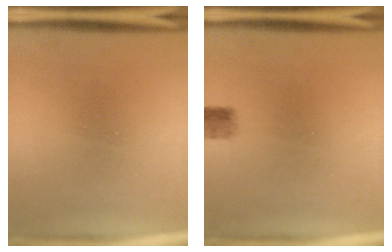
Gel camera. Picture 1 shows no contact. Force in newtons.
{"total": 2.2}